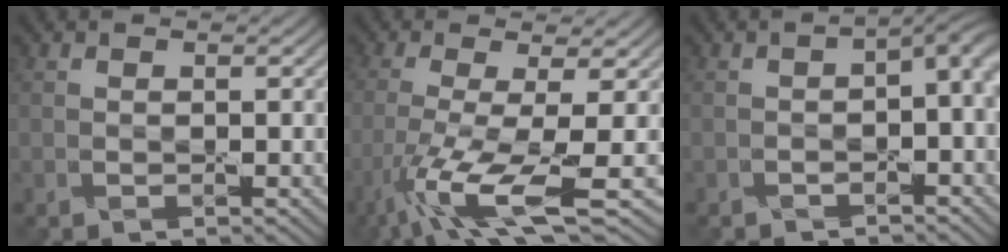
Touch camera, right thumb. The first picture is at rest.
{"total": 9.3, "force": [-3.5, 1.7, 8.4], "torque": [-0.150, -0.007, -0.069]}
{"total": 4.1, "force": [-0.4, 1.5, 3.8], "torque": [-0.054, -0.005, -0.008]}